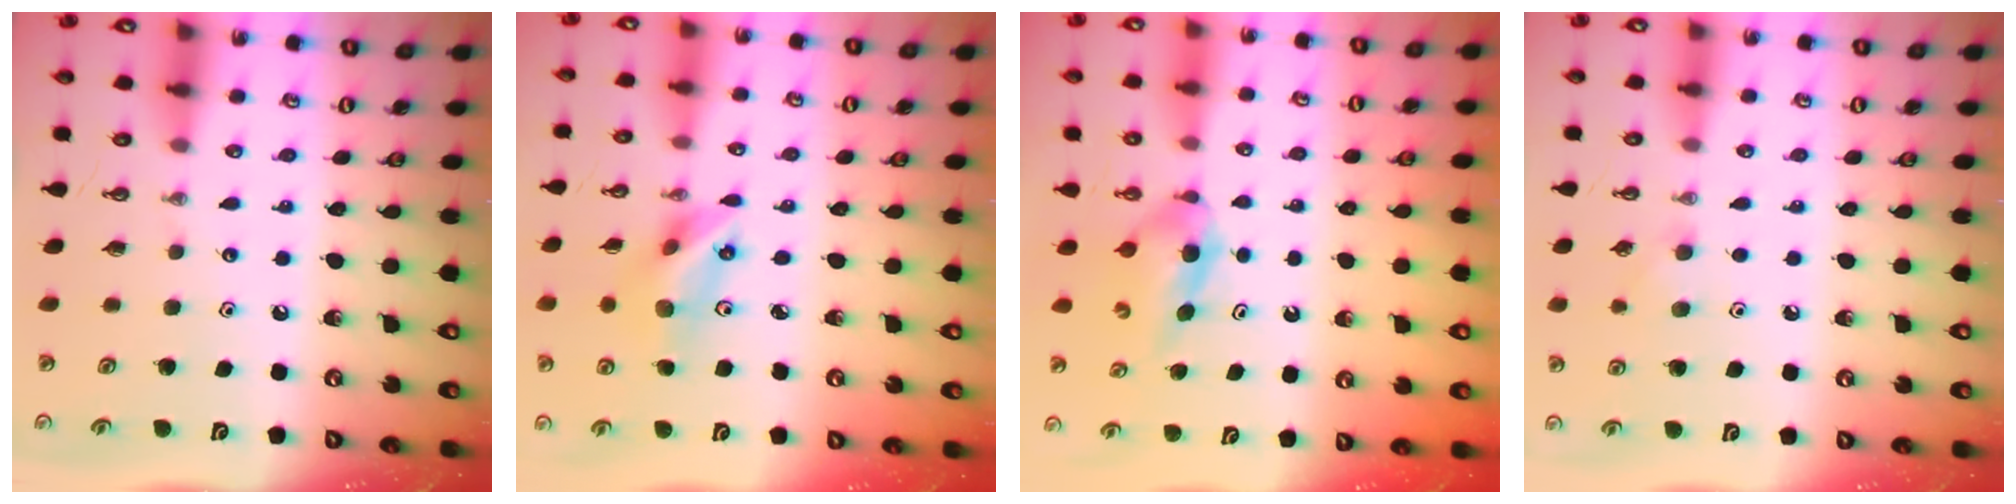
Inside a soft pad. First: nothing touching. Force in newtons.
{"total": 9.7, "press": 9.3, "slide": 2.7}
{"total": 5.0, "press": 4.7, "slide": 1.7}
{"total": 6.4, "press": 6.2, "slide": 1.7}